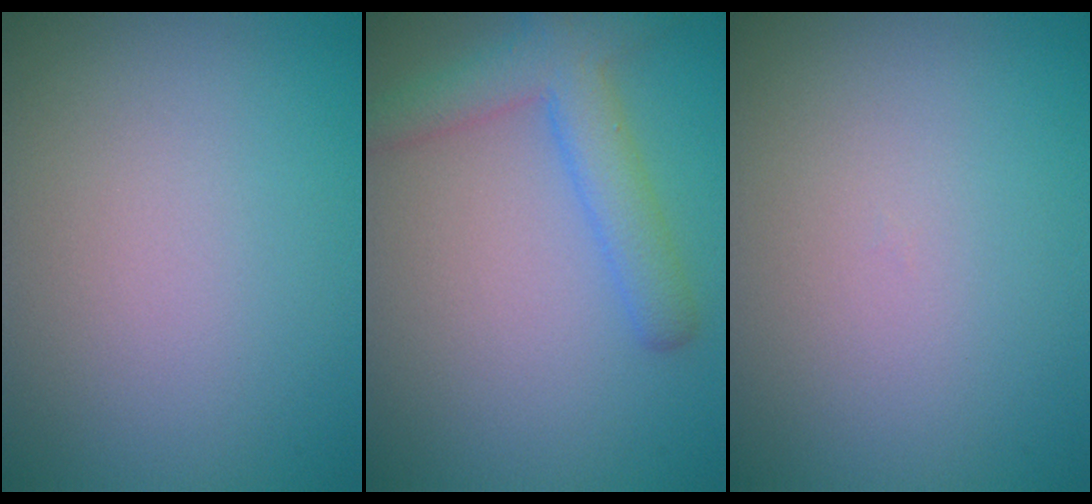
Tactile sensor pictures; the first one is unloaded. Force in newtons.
{"total": 4.4, "press": 4.4, "slide": 0.2}
{"total": 0.0}